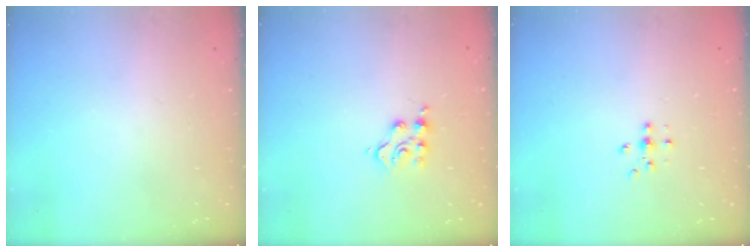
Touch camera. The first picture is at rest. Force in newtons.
{"total": 4.8, "press": 4.8, "slide": 0.5}
{"total": 4.7, "press": 4.6, "slide": 0.9}